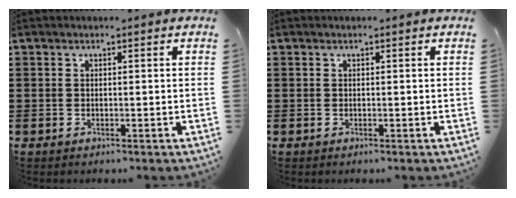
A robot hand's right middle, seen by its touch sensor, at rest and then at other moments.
{"total": 0.0}